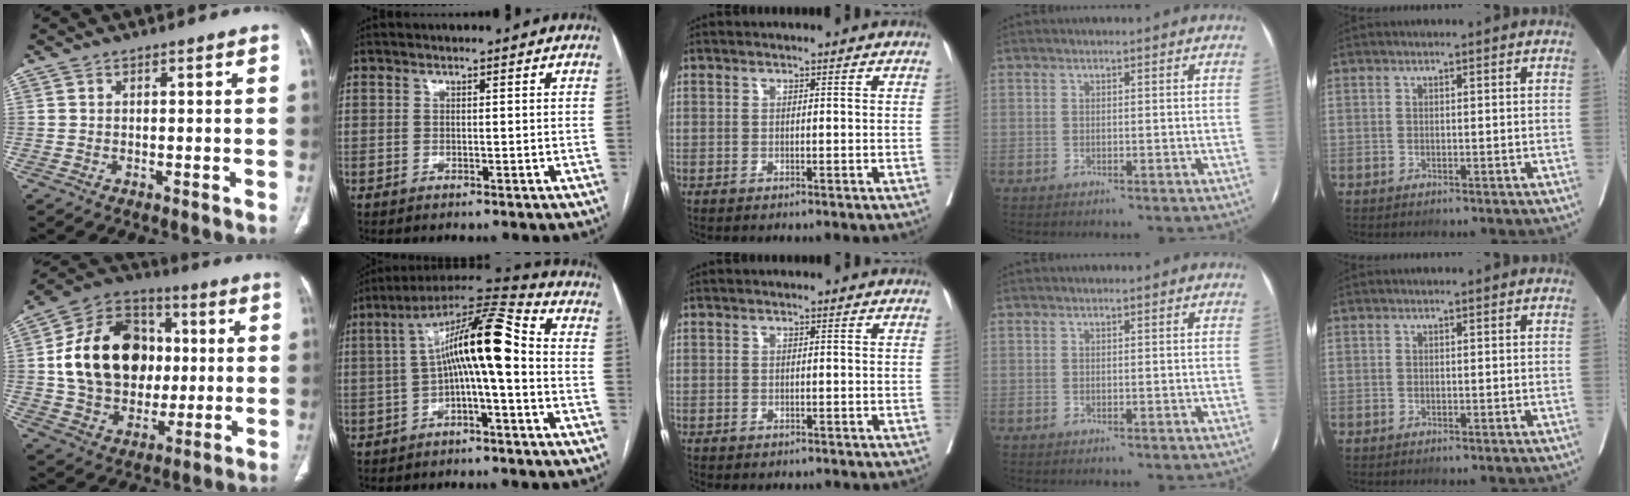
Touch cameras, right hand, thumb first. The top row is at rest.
{"thumb": {"total": 22.7, "force": [2.0, 17.4, 14.4], "torque": [-0.224, 0.020, 0.043]}, "index": {"total": 13.1, "force": [-0.3, 1.8, 13.0], "torque": [-0.222, 0.044, -0.009]}, "middle": {"total": 1.7, "force": [-1.5, 0.6, 0.4], "torque": [-0.009, -0.004, -0.021]}}